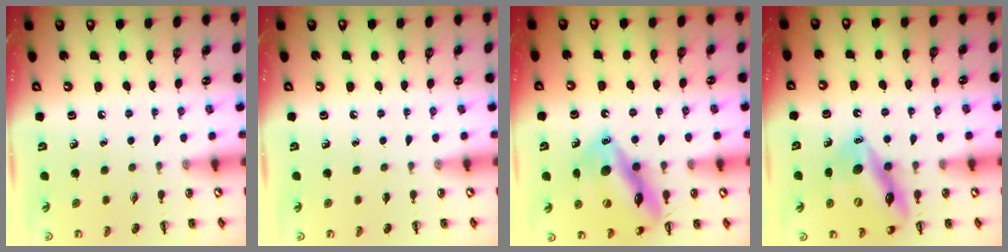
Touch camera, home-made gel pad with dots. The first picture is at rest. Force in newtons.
{"total": 0.0}
{"total": 17.4, "press": 17.4, "slide": 1.7}
{"total": 15.3, "press": 14.6, "slide": 4.3}